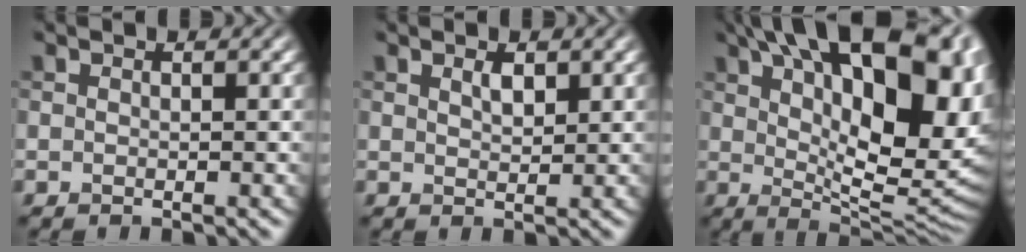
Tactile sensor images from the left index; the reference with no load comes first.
{"total": 1.3, "force": [0.8, 0.5, 0.8], "torque": [-0.016, 0.000, 0.015]}
{"total": 20.7, "force": [7.5, 9.4, 16.8], "torque": [-0.216, 0.035, 0.120]}